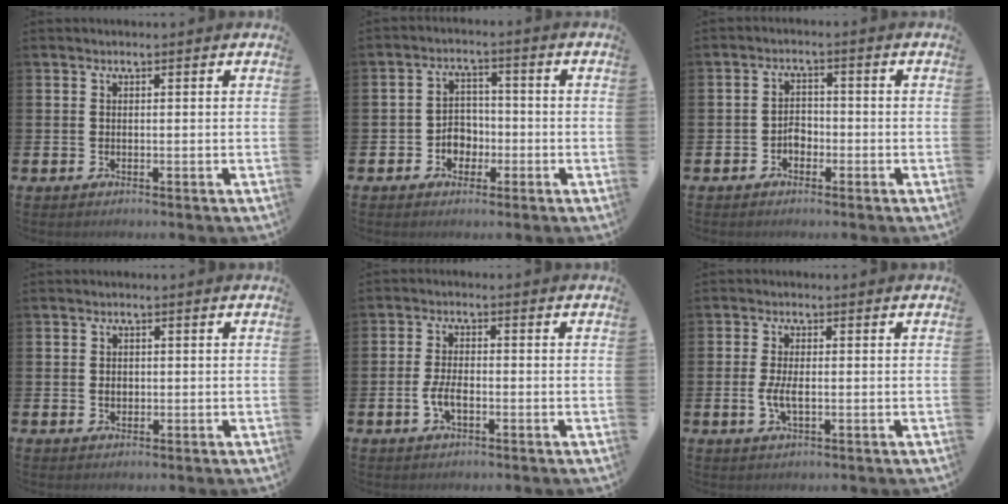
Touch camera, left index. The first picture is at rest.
{"total": 3.6, "force": [-1.5, 3.1, 1.2], "torque": [-0.024, 0.002, -0.036]}
{"total": 2.2, "force": [-1.3, 1.6, 0.9], "torque": [-0.012, 0.004, -0.030]}
{"total": 1.2, "force": [0.1, 1.0, 0.7], "torque": [0.000, 0.002, -0.004]}
{"total": 3.4, "force": [-0.9, 1.6, 2.9], "torque": [-0.043, 0.003, -0.018]}
{"total": 3.1, "force": [-0.4, 1.2, 2.8], "torque": [-0.050, -0.004, -0.011]}